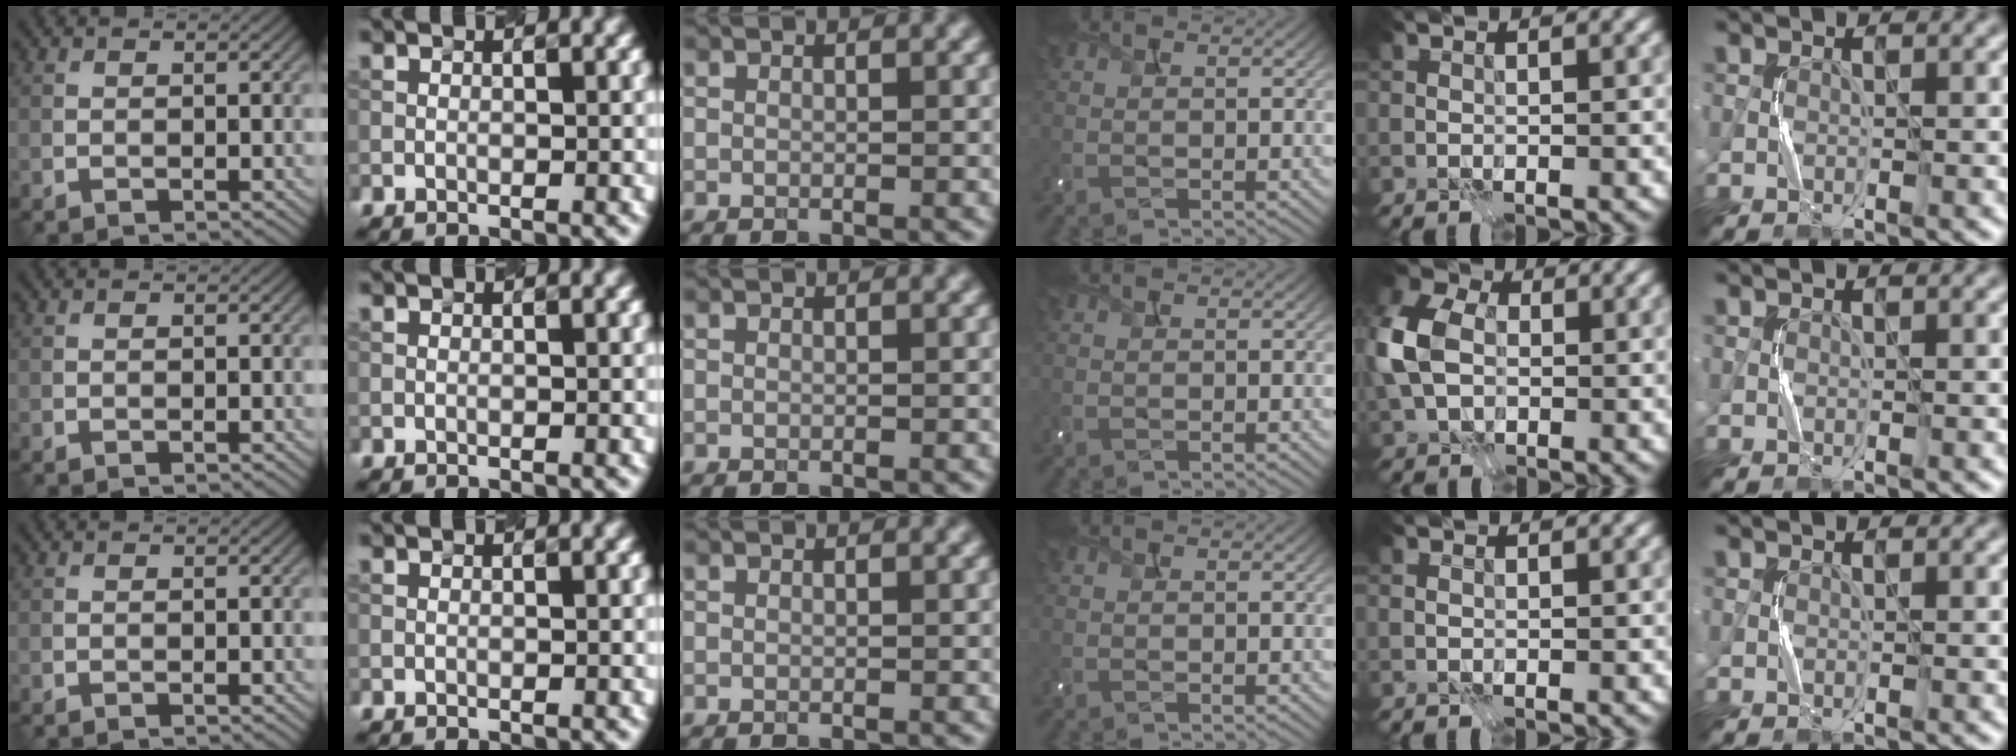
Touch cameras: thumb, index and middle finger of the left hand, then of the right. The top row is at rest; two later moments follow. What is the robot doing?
{"motion": "press", "object": "camera"}